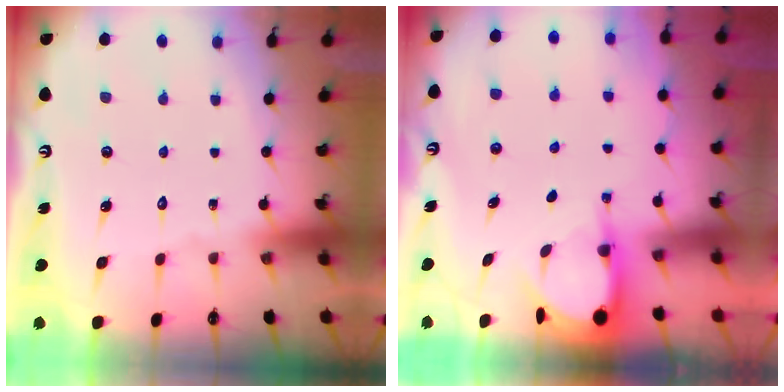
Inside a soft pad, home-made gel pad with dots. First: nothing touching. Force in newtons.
{"total": 3.9, "press": 3.9, "slide": 0.3}